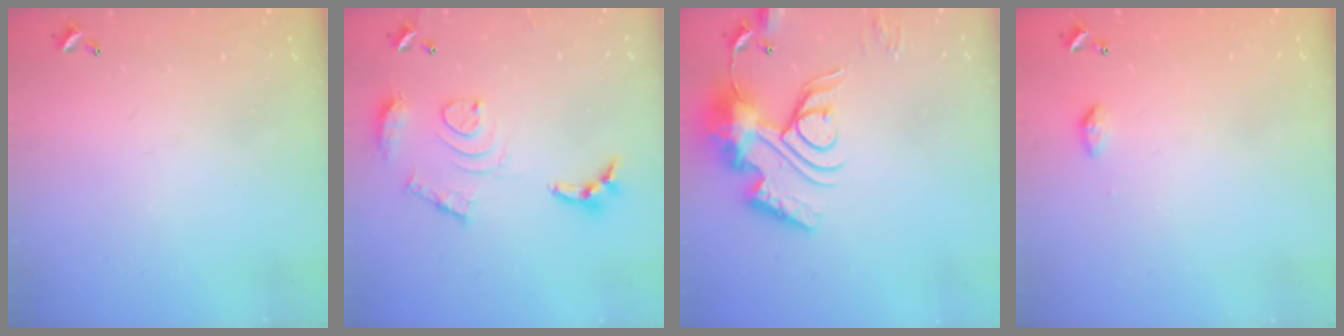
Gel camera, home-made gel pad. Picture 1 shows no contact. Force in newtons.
{"total": 13.0, "press": 12.9, "slide": 1.1}
{"total": 18.4, "press": 18.3, "slide": 1.8}
{"total": 4.1, "press": 4.1, "slide": 0.6}